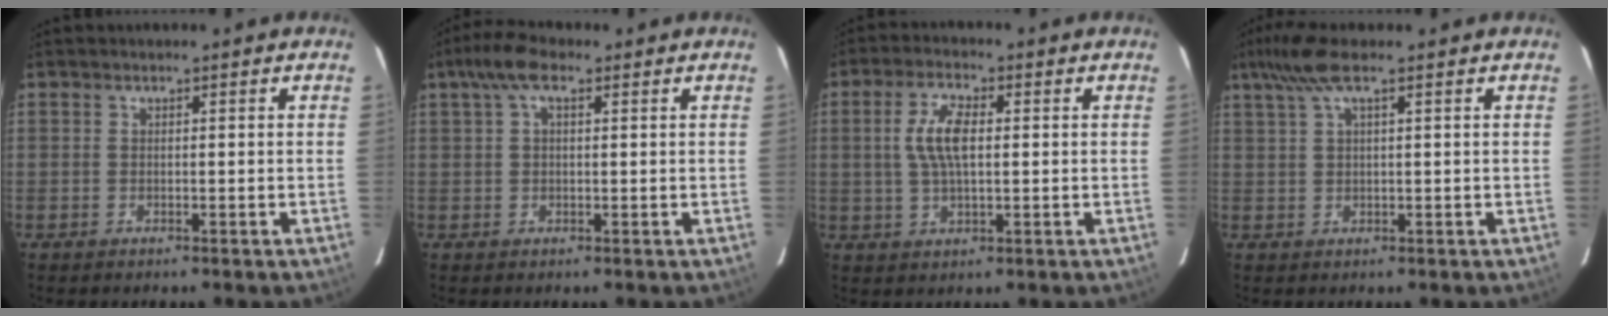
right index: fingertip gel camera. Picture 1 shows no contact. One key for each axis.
{"total": 4.6, "fx": 2.6, "fy": 1.6, "fz": 3.4, "tx": -0.066, "ty": 0.016, "tz": 0.049}
{"total": 7.0, "fx": 1.0, "fy": 2.9, "fz": 6.3, "tx": -0.124, "ty": 0.009, "tz": 0.019}
{"total": 4.9, "fx": 3.3, "fy": -0.1, "fz": 3.6, "tx": -0.070, "ty": 0.012, "tz": 0.067}